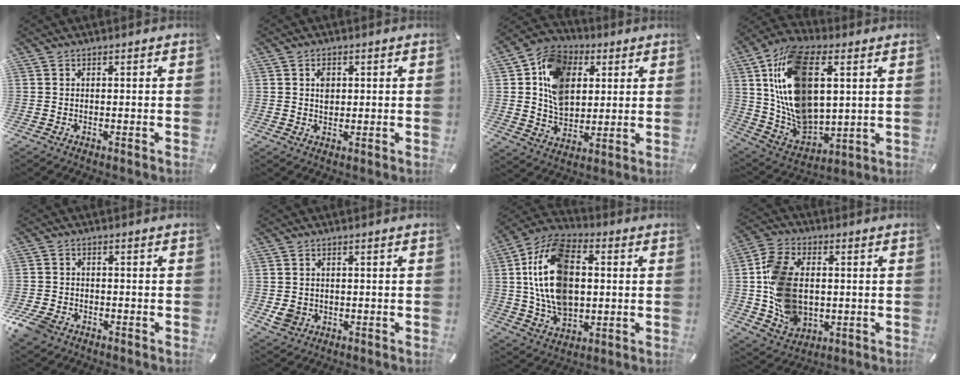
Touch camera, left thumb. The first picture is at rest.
{"total": 2.7, "force": [0.5, 2.1, 1.5], "torque": [-0.019, 0.001, 0.005]}
{"total": 13.8, "force": [3.4, 10.9, 7.8], "torque": [-0.162, 0.007, 0.062]}
{"total": 19.6, "force": [5.8, 12.4, 14.1], "torque": [-0.307, -0.022, 0.105]}
{"total": 4.9, "force": [-3.2, 3.1, 1.9], "torque": [-0.054, 0.012, -0.066]}
{"total": 3.1, "force": [-0.5, 2.7, 1.3], "torque": [-0.030, -0.002, -0.014]}
{"total": 18.5, "force": [1.4, 12.6, 13.5], "torque": [-0.288, 0.008, 0.023]}
{"total": 14.4, "force": [0.2, 11.0, 9.4], "torque": [-0.195, 0.015, 0.010]}